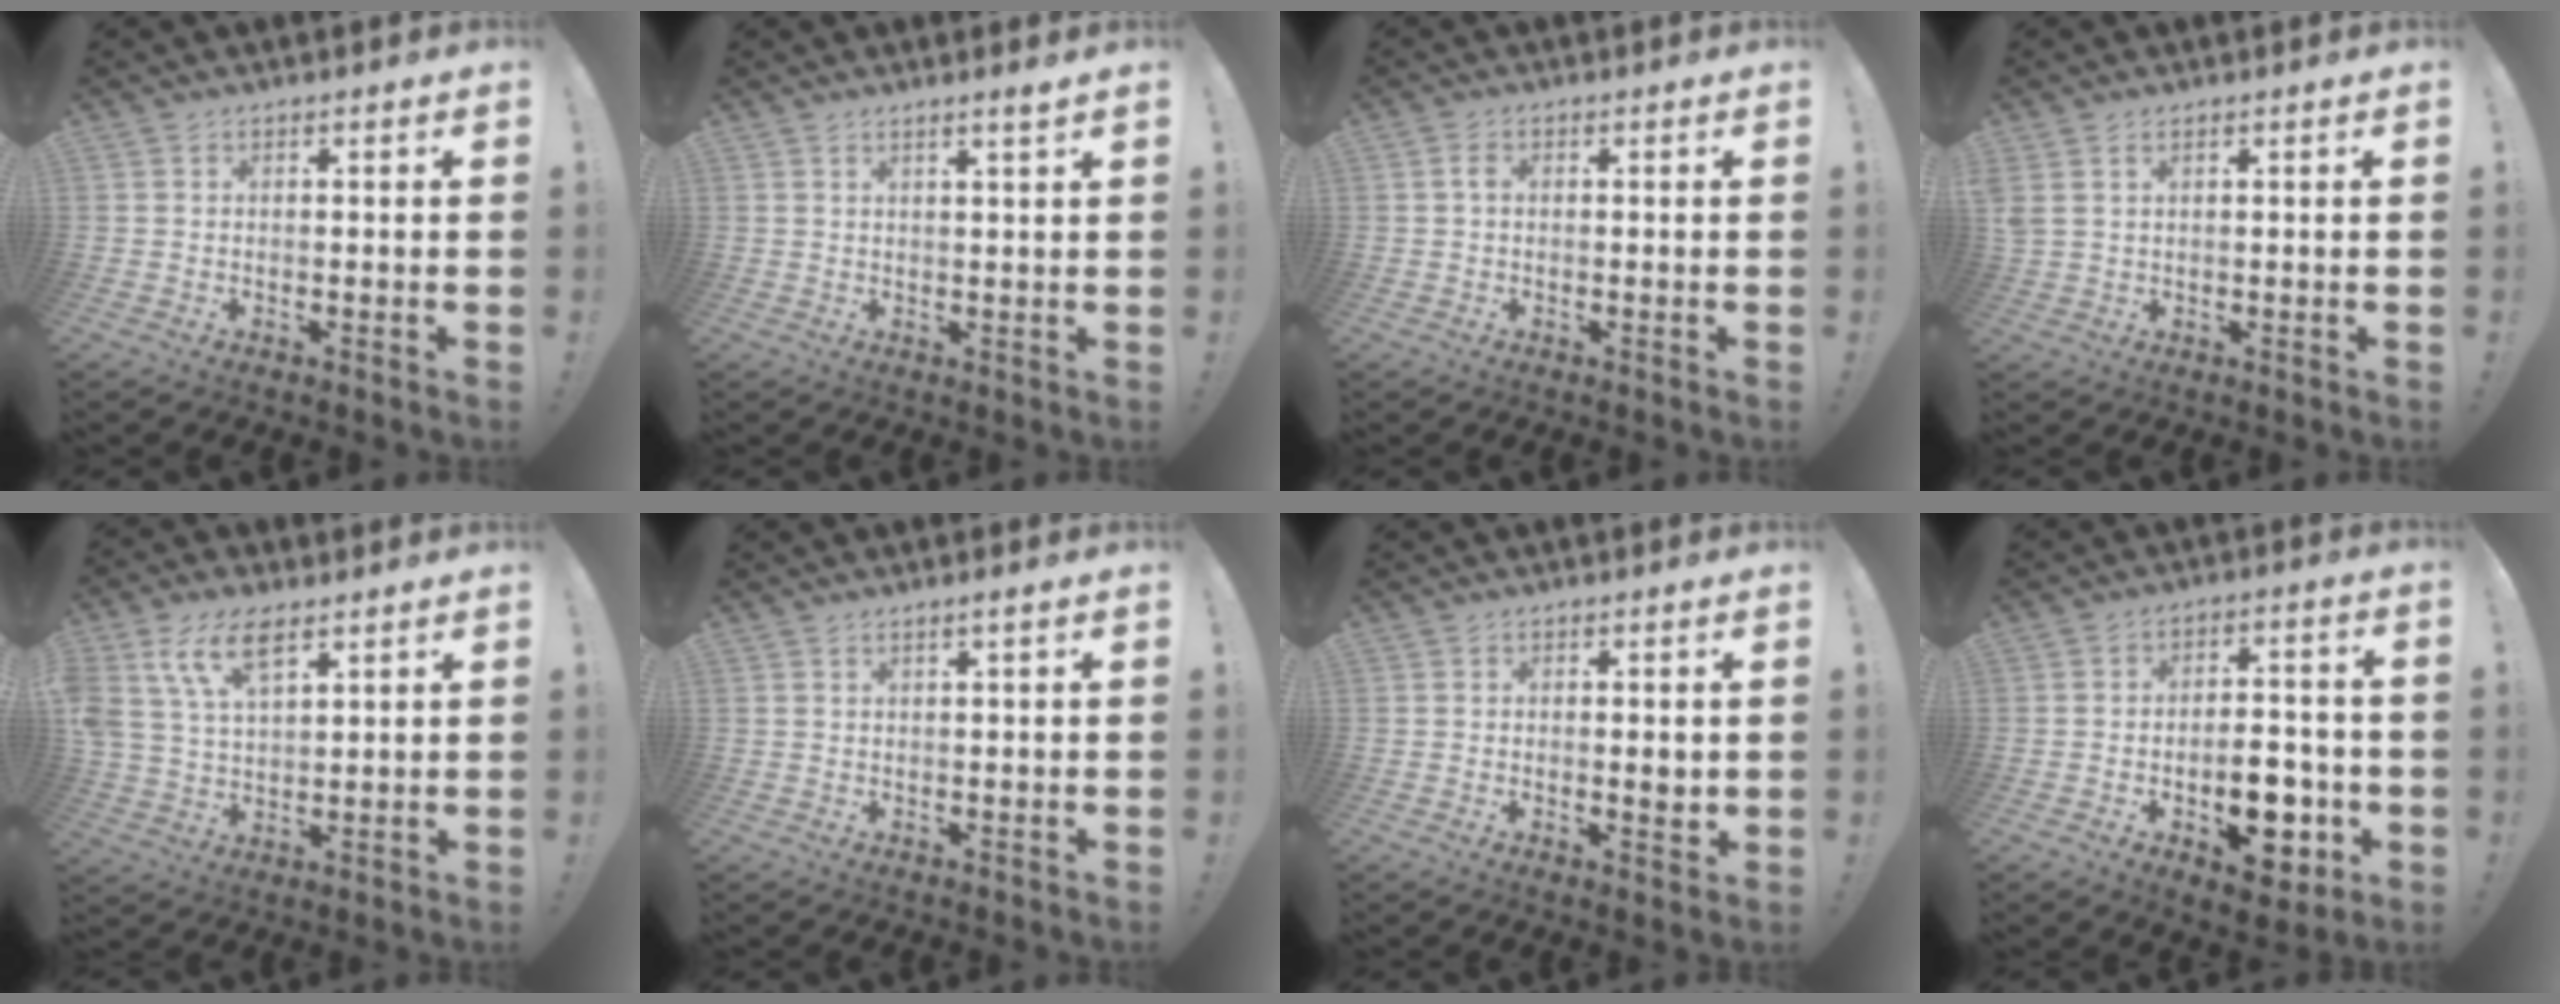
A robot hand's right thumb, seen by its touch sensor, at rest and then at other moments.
{"total": 2.0, "force": [1.3, -0.2, 1.6], "torque": [-0.027, -0.002, 0.020]}
{"total": 1.6, "force": [0.1, 0.9, 1.3], "torque": [-0.030, 0.007, 0.001]}
{"total": 2.9, "force": [1.5, 1.8, 1.8], "torque": [-0.051, 0.000, 0.029]}
{"total": 11.8, "force": [6.6, 5.6, 8.0], "torque": [-0.178, -0.013, 0.125]}
{"total": 1.7, "force": [0.9, -0.1, 1.4], "torque": [-0.024, -0.001, 0.014]}
{"total": 2.4, "force": [0.2, 1.1, 2.2], "torque": [-0.019, -0.006, 0.000]}
{"total": 13.6, "force": [-4.8, 7.8, 10.0], "torque": [-0.124, 0.035, -0.068]}